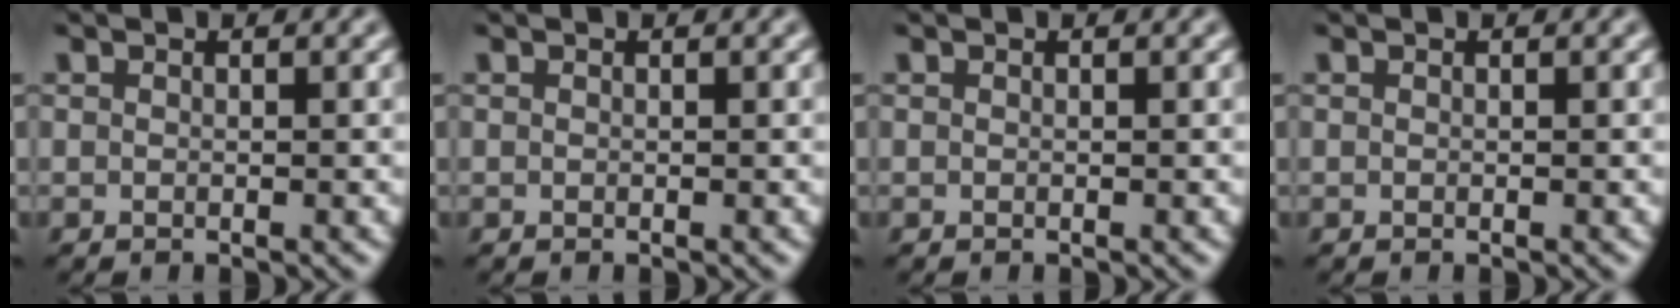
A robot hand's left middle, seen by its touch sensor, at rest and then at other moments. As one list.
[{"total": 0.0}, {"total": 0.0}, {"total": 0.0}]